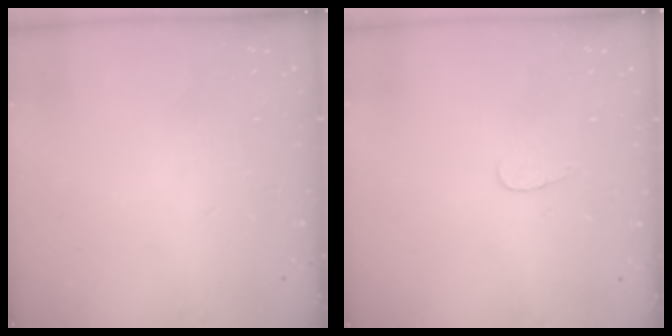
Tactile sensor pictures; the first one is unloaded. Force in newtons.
{"total": 2.8, "press": 2.8, "slide": 0.3}